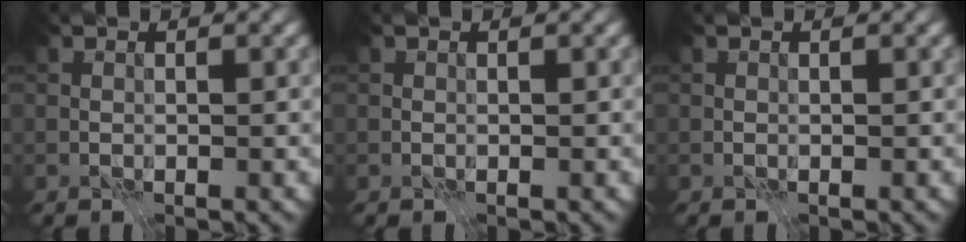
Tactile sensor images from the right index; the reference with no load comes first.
{"total": 0.0}
{"total": 0.0}